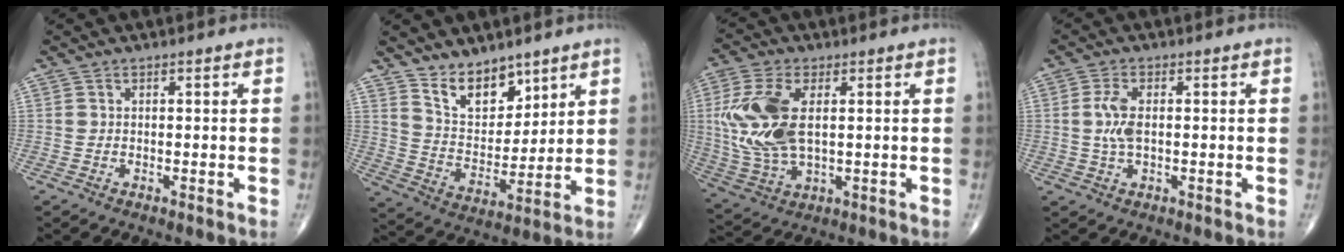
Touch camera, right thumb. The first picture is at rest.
{"total": 10.5, "force": [7.8, 5.3, 4.6], "torque": [-0.046, -0.066, 0.153]}
{"total": 14.0, "force": [1.9, 7.3, 11.8], "torque": [-0.267, -0.005, 0.045]}
{"total": 4.5, "force": [0.2, 2.0, 4.0], "torque": [-0.096, 0.002, 0.004]}